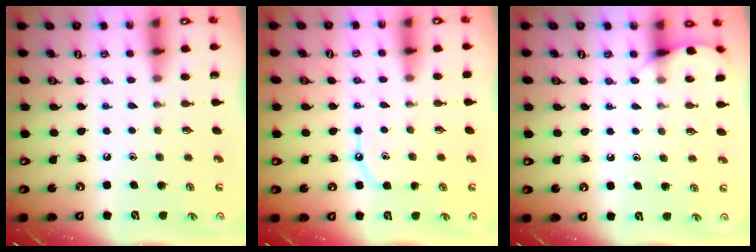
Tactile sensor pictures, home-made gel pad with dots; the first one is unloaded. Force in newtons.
{"total": 6.1, "press": 6.1, "slide": 0.7}
{"total": 5.6, "press": 5.6, "slide": 0.7}